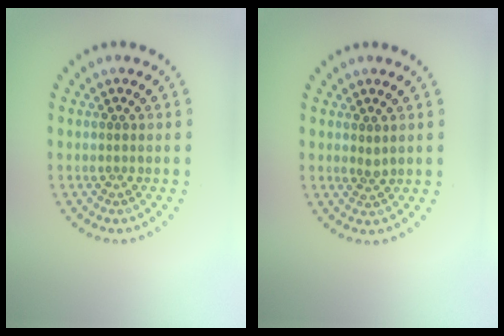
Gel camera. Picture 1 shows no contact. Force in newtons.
{"total": 0.9, "press": 0.7, "slide": 0.5}